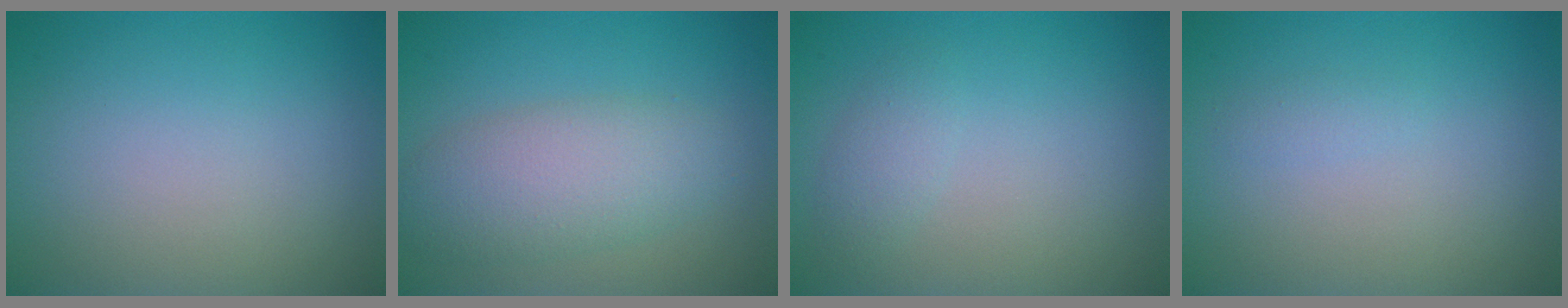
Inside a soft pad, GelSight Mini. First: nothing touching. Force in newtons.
{"total": 5.0, "press": 5.0, "slide": 0.1}
{"total": 1.5, "press": 1.5, "slide": 0.1}
{"total": 0.6, "press": 0.6, "slide": 0.0}